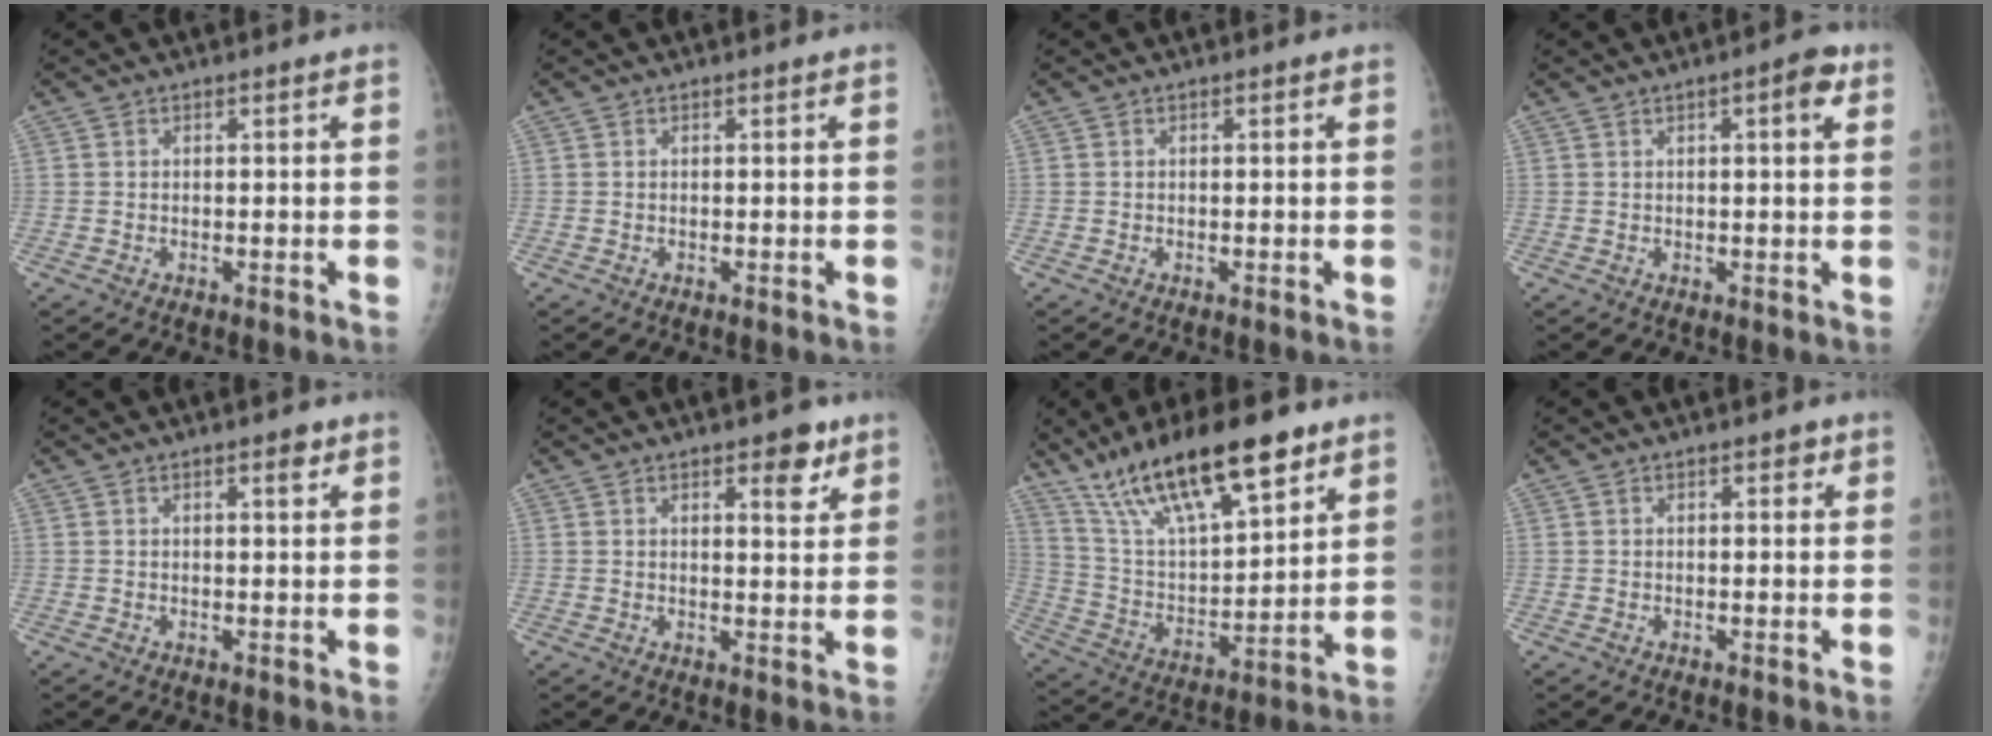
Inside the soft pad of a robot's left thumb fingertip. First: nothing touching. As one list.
[{"total": 0.0}, {"total": 0.0}, {"total": 4.2, "force": [1.7, 1.2, 3.6], "torque": [-0.044, 0.000, 0.018]}, {"total": 1.9, "force": [1.2, 0.6, 1.4], "torque": [-0.013, -0.005, 0.015]}, {"total": 5.2, "force": [3.1, 2.0, 3.6], "torque": [-0.029, -0.017, 0.037]}, {"total": 22.4, "force": [14.7, 7.0, 15.4], "torque": [-0.245, -0.042, 0.268]}, {"total": 1.5, "force": [0.8, 0.8, 0.9], "torque": [0.000, -0.001, 0.008]}]